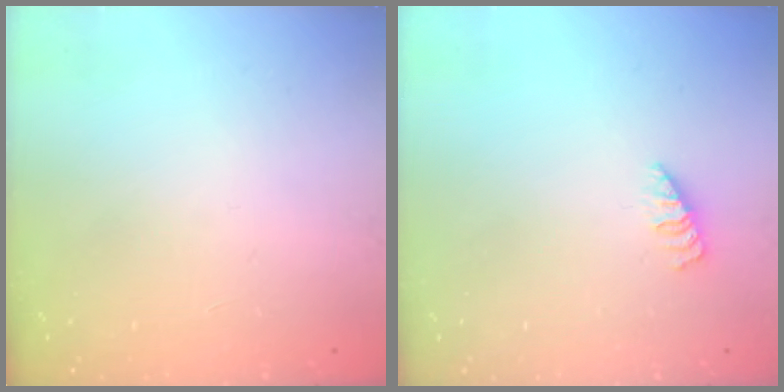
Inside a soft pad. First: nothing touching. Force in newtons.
{"total": 1.2, "press": 1.1, "slide": 0.2}